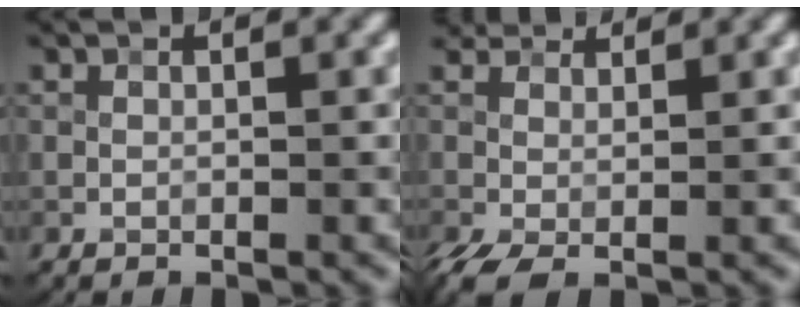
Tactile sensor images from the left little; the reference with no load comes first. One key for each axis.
{"total": 4.3, "fx": 0.9, "fy": 2.8, "fz": 3.1, "tx": -0.081, "ty": 0.002, "tz": 0.009}